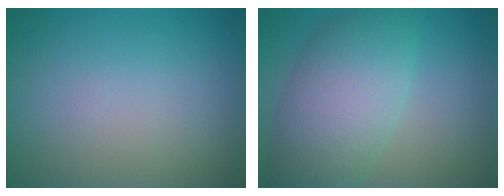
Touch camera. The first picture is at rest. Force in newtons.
{"total": 7.6, "press": 7.6, "slide": 0.1}